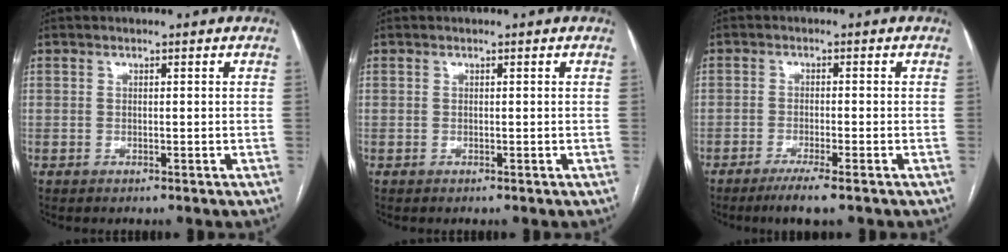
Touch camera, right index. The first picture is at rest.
{"total": 0.0}
{"total": 4.6, "force": [-3.2, -0.1, 3.3], "torque": [-0.059, -0.011, -0.056]}